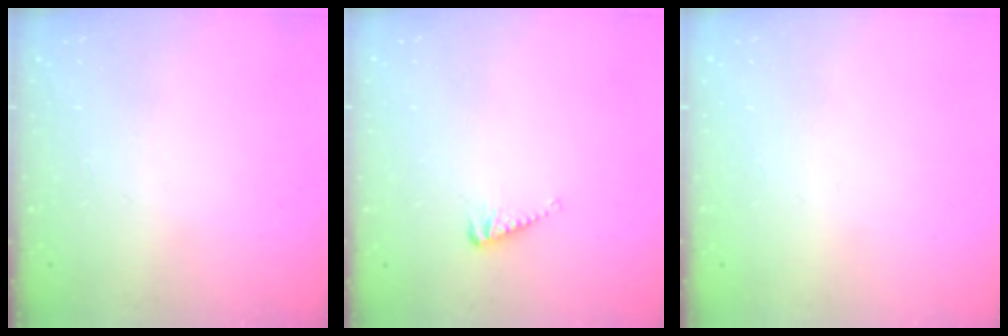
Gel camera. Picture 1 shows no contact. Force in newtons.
{"total": 4.0, "press": 3.9, "slide": 0.4}
{"total": 0.0}